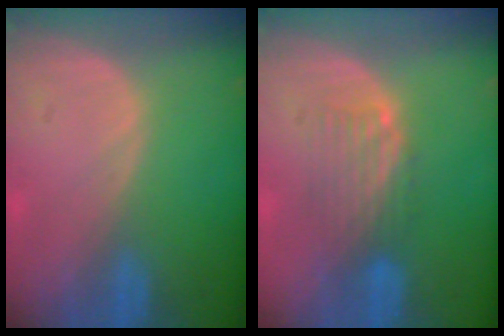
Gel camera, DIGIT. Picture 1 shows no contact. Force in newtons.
{"total": 5.0, "press": 4.3, "slide": 2.6}